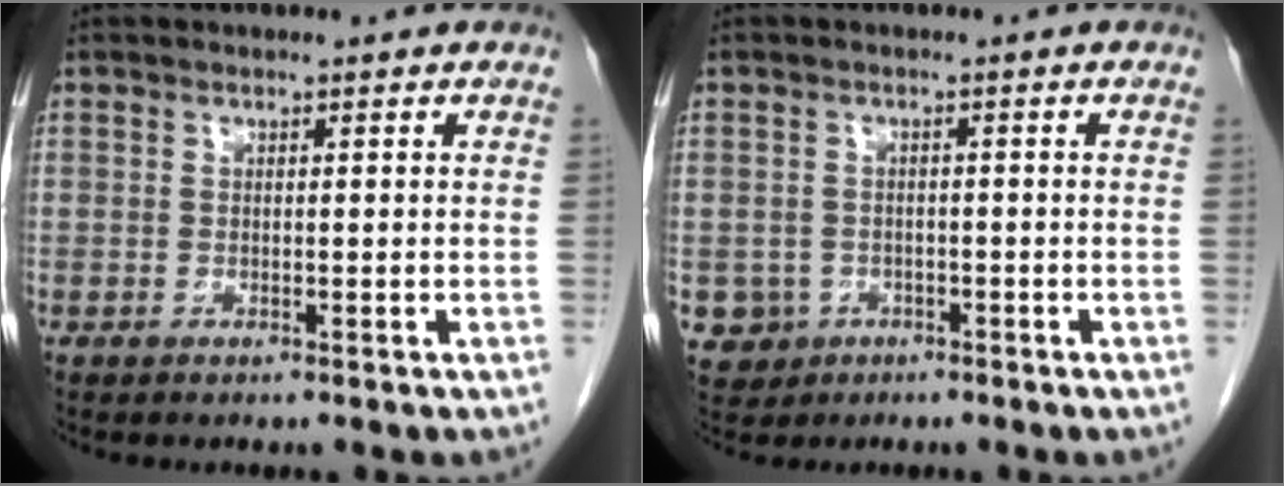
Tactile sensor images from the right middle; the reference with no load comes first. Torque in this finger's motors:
{"motor_torque": [0.36, -0.34, 0.02, -0.01]}